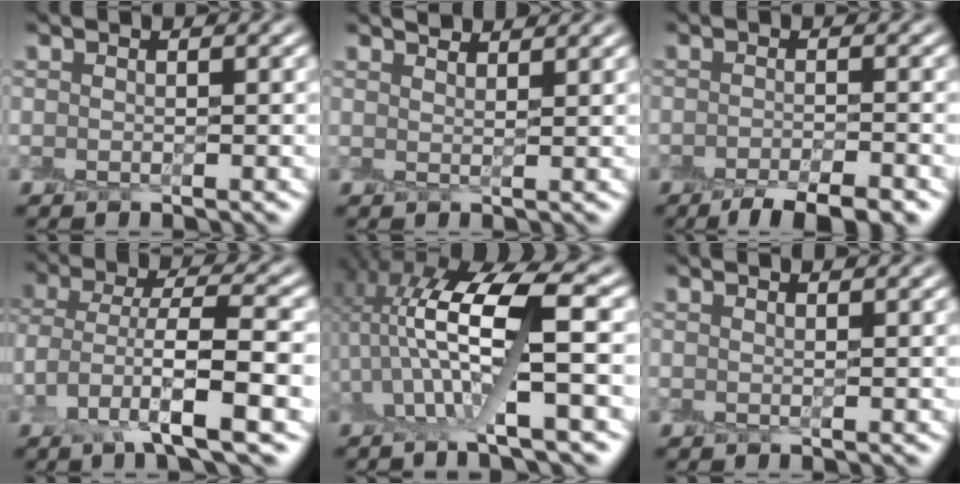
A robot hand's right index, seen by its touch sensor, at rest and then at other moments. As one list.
[{"total": 2.0, "force": [2.0, 0.2, 0.4], "torque": [0.001, 0.003, 0.028]}, {"total": 4.5, "force": [-3.2, 1.0, 2.9], "torque": [-0.034, 0.000, -0.054]}, {"total": 7.6, "force": [-2.6, 2.5, 6.7], "torque": [-0.125, 0.010, -0.051]}, {"total": 8.0, "force": [1.6, 2.1, 7.5], "torque": [-0.146, 0.006, 0.028]}, {"total": 1.2, "force": [0.9, 0.3, 0.7], "torque": [-0.010, -0.002, 0.006]}]